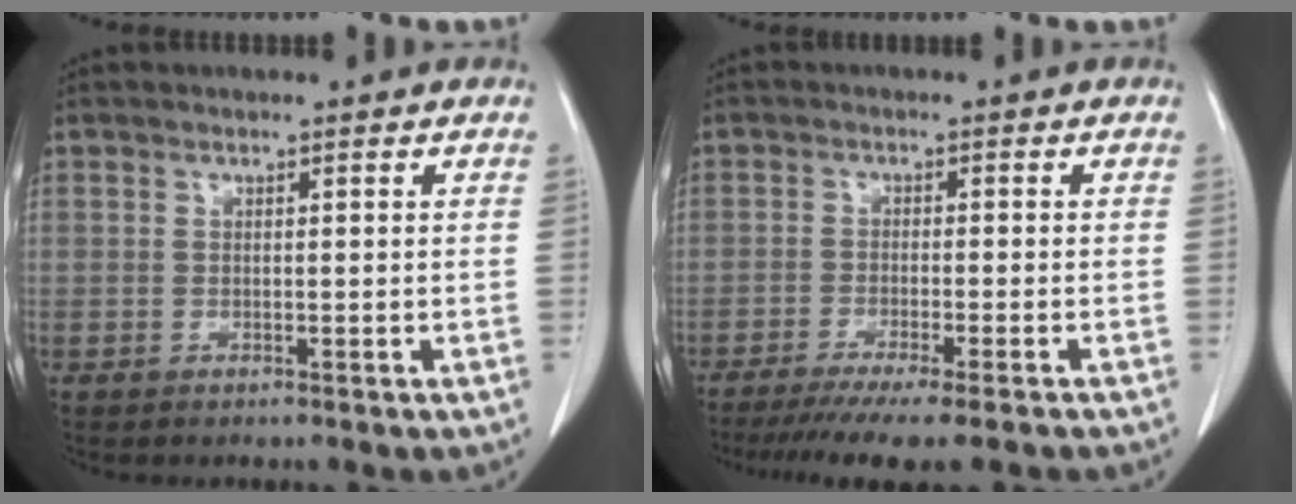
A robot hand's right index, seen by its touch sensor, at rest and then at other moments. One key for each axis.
{"total": 11.3, "fx": -9.3, "fy": 0.2, "fz": 6.3, "tx": -0.076, "ty": -0.026, "tz": -0.140}